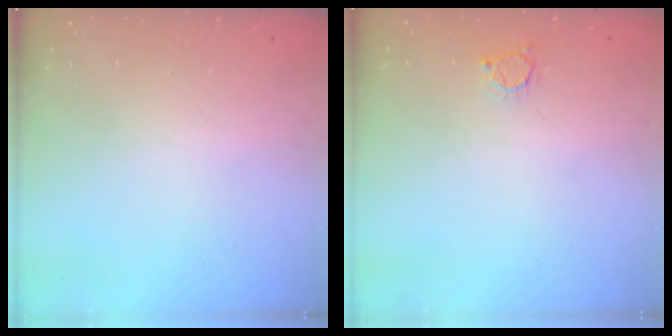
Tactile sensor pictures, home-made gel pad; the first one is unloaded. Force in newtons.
{"total": 2.5, "press": 2.5, "slide": 0.3}